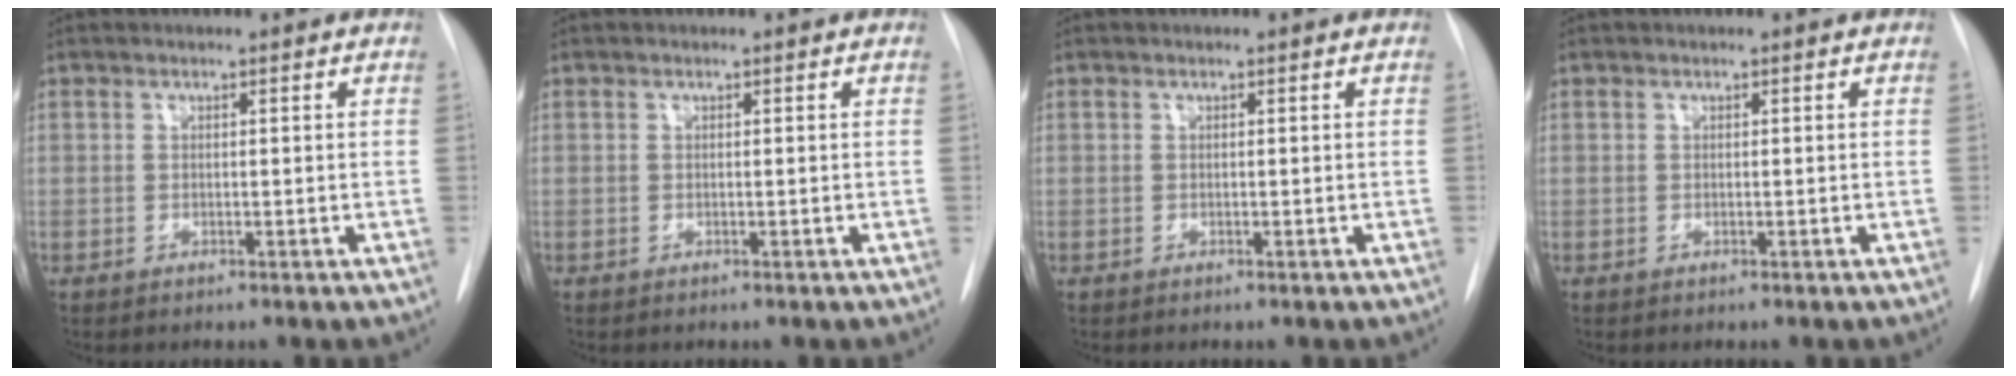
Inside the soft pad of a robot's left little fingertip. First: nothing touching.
{"total": 0.0}
{"total": 0.0}
{"total": 0.0}